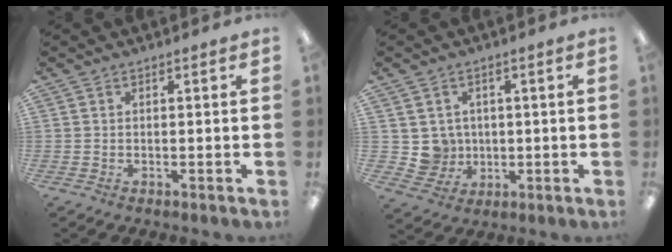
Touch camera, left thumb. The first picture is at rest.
{"total": 5.8, "force": [1.5, 5.6, 0.2], "torque": [-0.027, -0.003, 0.034]}